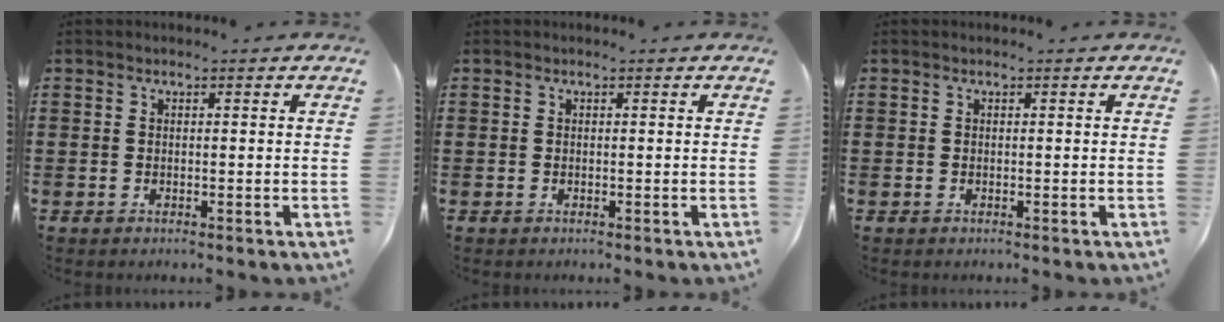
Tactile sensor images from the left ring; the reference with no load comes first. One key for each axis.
{"total": 0.0}
{"total": 0.0}